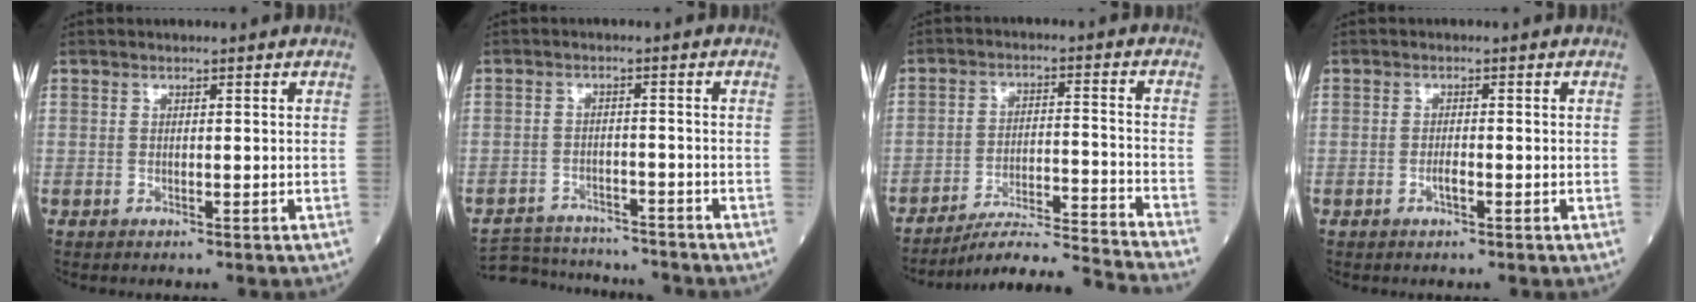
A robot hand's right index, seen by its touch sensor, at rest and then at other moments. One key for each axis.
{"total": 10.7, "fx": -10.3, "fy": 1.9, "fz": 2.0, "tx": -0.038, "ty": 0.008, "tz": -0.151}
{"total": 12.9, "fx": -12.2, "fy": -2.7, "fz": 3.0, "tx": -0.032, "ty": 0.003, "tz": -0.200}
{"total": 1.4, "fx": -0.6, "fy": 0.3, "fz": 1.2, "tx": -0.022, "ty": 0.002, "tz": -0.011}